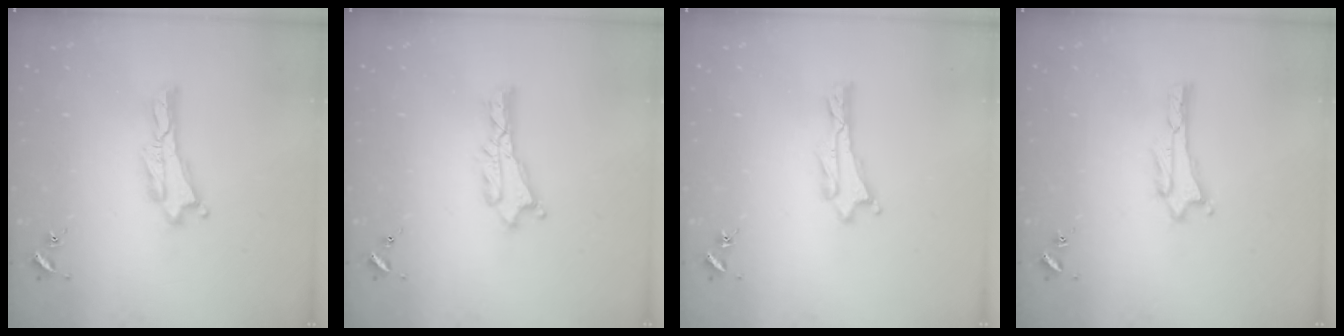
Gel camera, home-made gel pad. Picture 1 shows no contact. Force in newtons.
{"total": 1.1, "press": 1.1, "slide": 0.2}
{"total": 0.6, "press": 0.6, "slide": 0.1}
{"total": 1.6, "press": 1.6, "slide": 0.2}